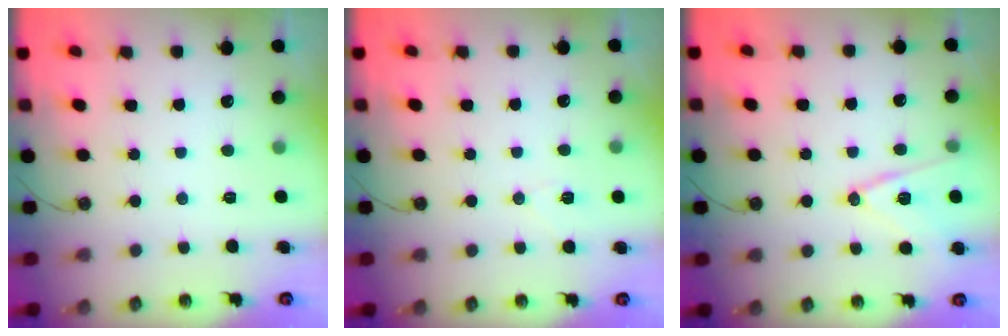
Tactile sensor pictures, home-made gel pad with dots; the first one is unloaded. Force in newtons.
{"total": 6.3, "press": 5.6, "slide": 2.9}
{"total": 11.5, "press": 10.9, "slide": 3.8}